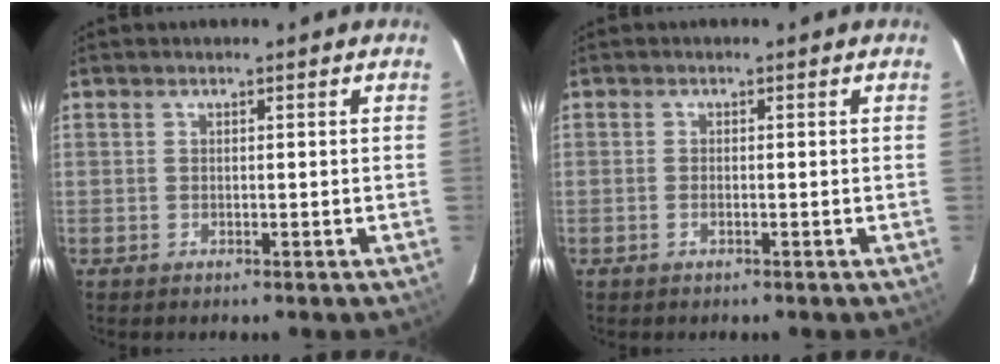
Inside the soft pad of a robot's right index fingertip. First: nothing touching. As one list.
[{"total": 0.8, "force": [-0.4, 0.3, 0.6], "torque": [-0.014, 0.000, -0.007]}]